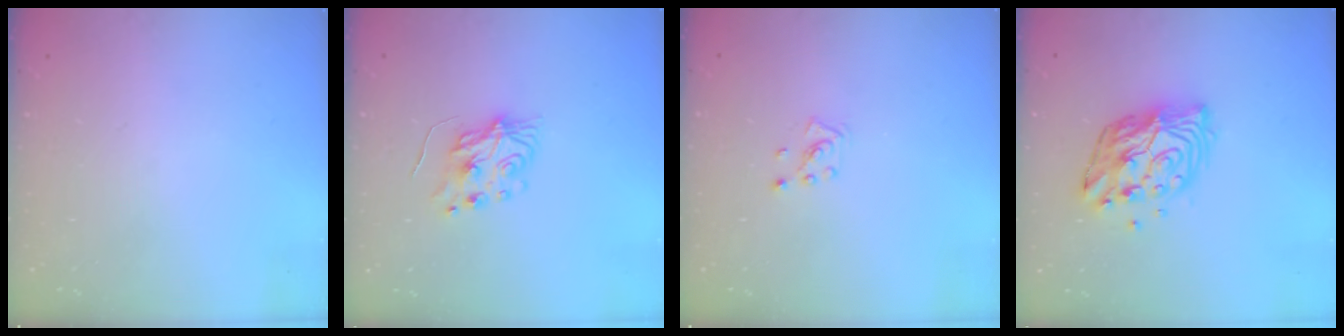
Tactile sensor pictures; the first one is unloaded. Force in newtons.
{"total": 6.4, "press": 6.4, "slide": 0.5}
{"total": 2.1, "press": 2.0, "slide": 0.3}
{"total": 11.7, "press": 11.7, "slide": 1.1}